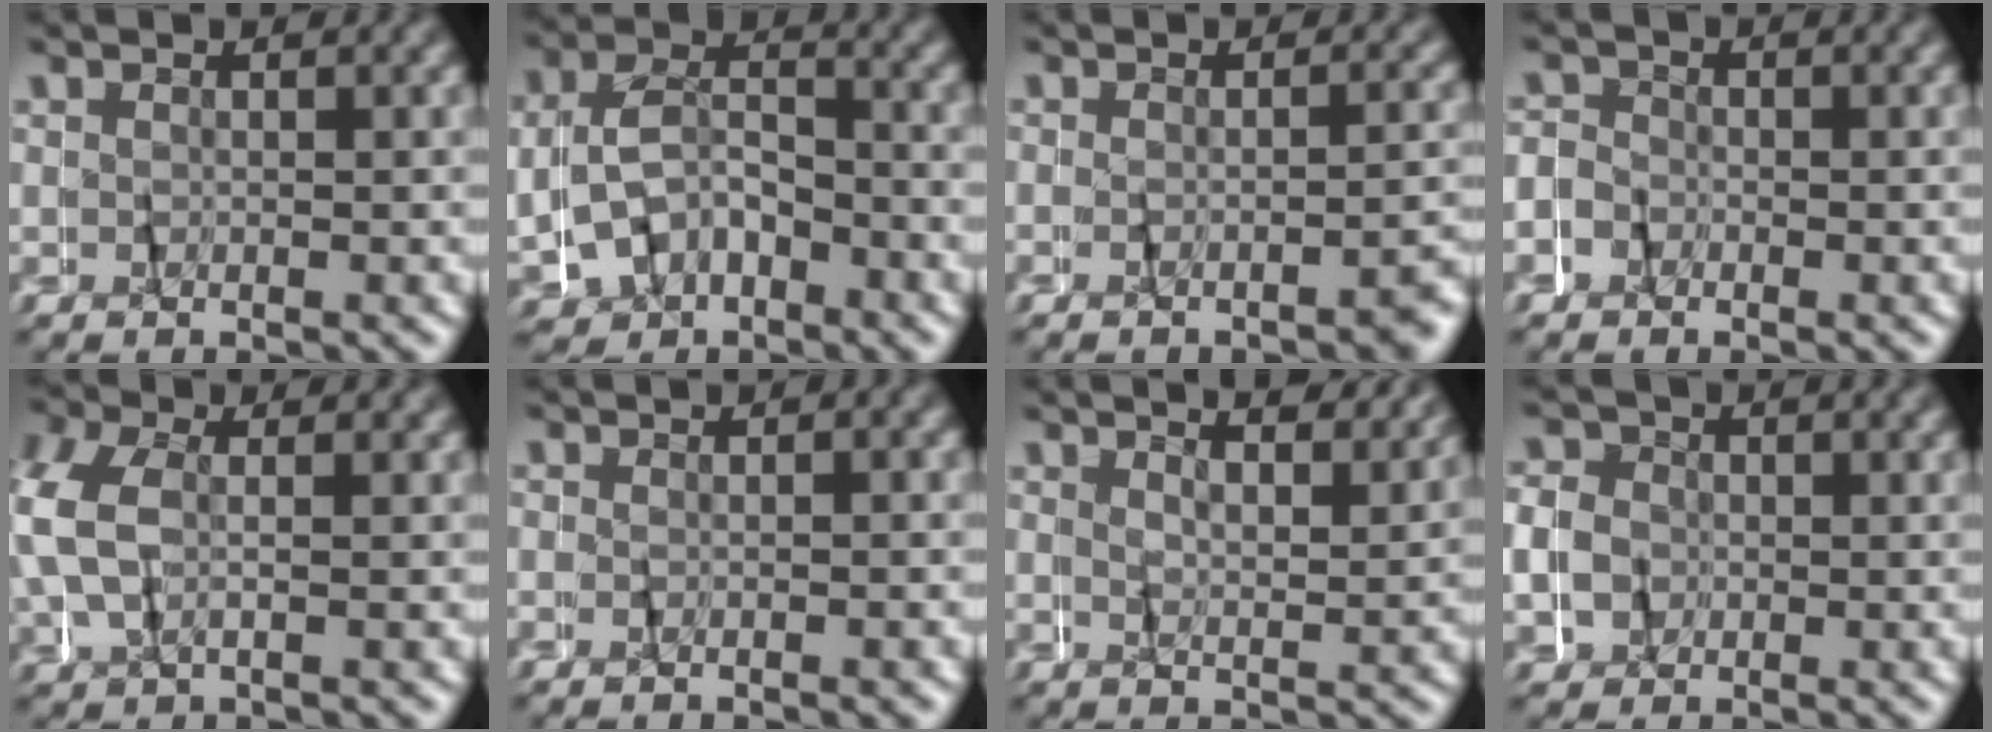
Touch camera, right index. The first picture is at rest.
{"total": 6.5, "force": [-2.0, 5.5, 2.8], "torque": [-0.077, -0.013, -0.038]}
{"total": 2.4, "force": [-2.2, -0.6, 0.7], "torque": [-0.005, 0.006, -0.040]}
{"total": 3.2, "force": [-0.5, 3.1, 0.4], "torque": [-0.006, 0.019, -0.031]}
{"total": 4.9, "force": [-0.2, 3.7, 3.3], "torque": [-0.107, -0.008, -0.006]}
{"total": 1.1, "force": [-0.9, -0.4, 0.4], "torque": [-0.010, -0.004, -0.015]}
{"total": 3.1, "force": [2.9, -0.3, 1.1], "torque": [-0.033, 0.004, 0.043]}
{"total": 4.6, "force": [0.0, 4.3, 1.5], "torque": [-0.040, 0.004, -0.007]}